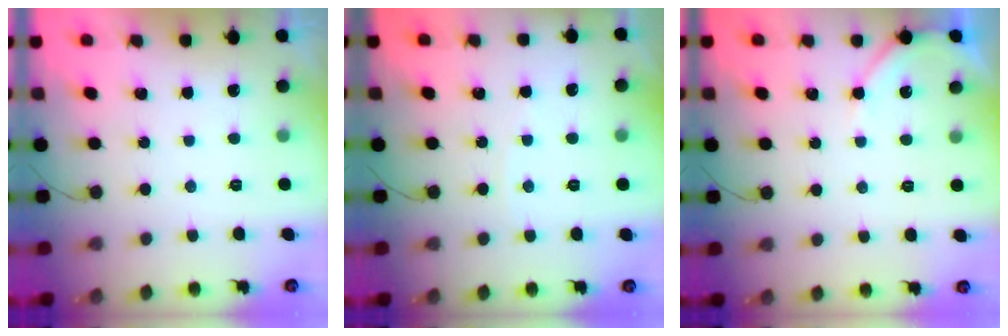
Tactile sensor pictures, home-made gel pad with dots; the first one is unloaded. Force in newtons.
{"total": 1.4, "press": 1.4, "slide": 0.3}
{"total": 5.1, "press": 5.1, "slide": 0.6}